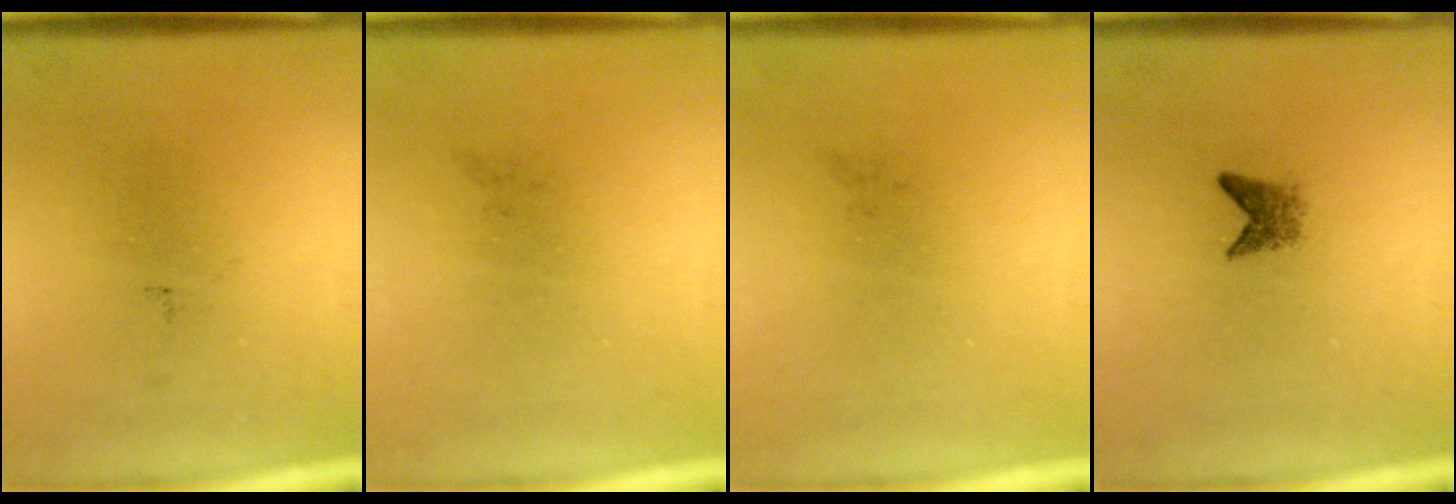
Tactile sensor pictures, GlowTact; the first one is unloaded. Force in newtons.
{"total": 0.0}
{"total": 0.0}
{"total": 1.6}